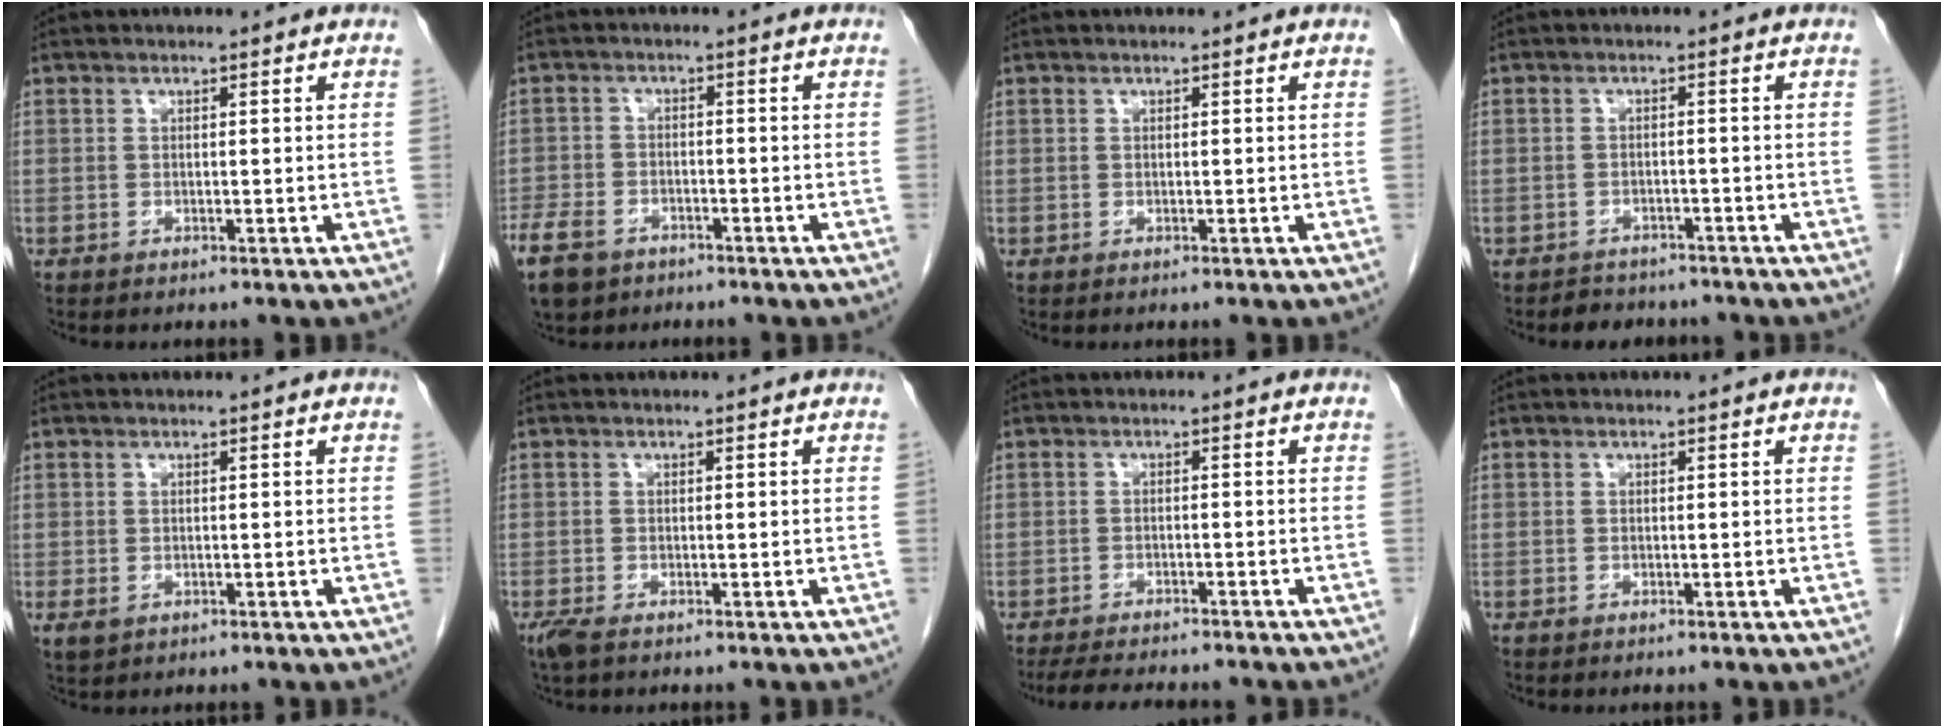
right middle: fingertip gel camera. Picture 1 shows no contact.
{"total": 7.7, "force": [-5.3, 4.5, 3.3], "torque": [-0.075, -0.004, -0.089]}
{"total": 0.0}
{"total": 5.1, "force": [-4.5, 2.2, 0.7], "torque": [-0.013, 0.003, -0.057]}
{"total": 2.2, "force": [-0.8, 1.6, 1.3], "torque": [-0.026, -0.003, -0.003]}
{"total": 2.2, "force": [-1.5, 0.7, 1.5], "torque": [-0.037, -0.009, -0.028]}
{"total": 9.9, "force": [-8.8, 1.6, 4.3], "torque": [-0.066, -0.015, -0.122]}
{"total": 0.0}